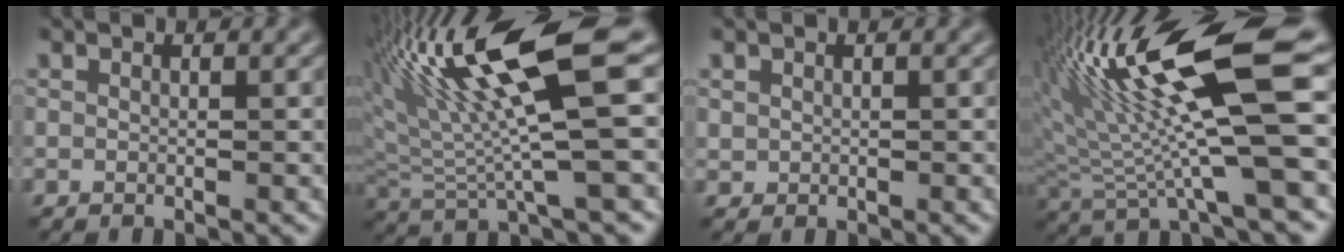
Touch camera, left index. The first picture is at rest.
{"total": 10.9, "force": [4.2, 2.3, 9.8], "torque": [-0.175, 0.004, 0.079]}
{"total": 0.6, "force": [0.0, 0.6, -0.1], "torque": [0.004, -0.004, 0.003]}
{"total": 13.5, "force": [4.2, 2.8, 12.5], "torque": [-0.222, 0.010, 0.078]}